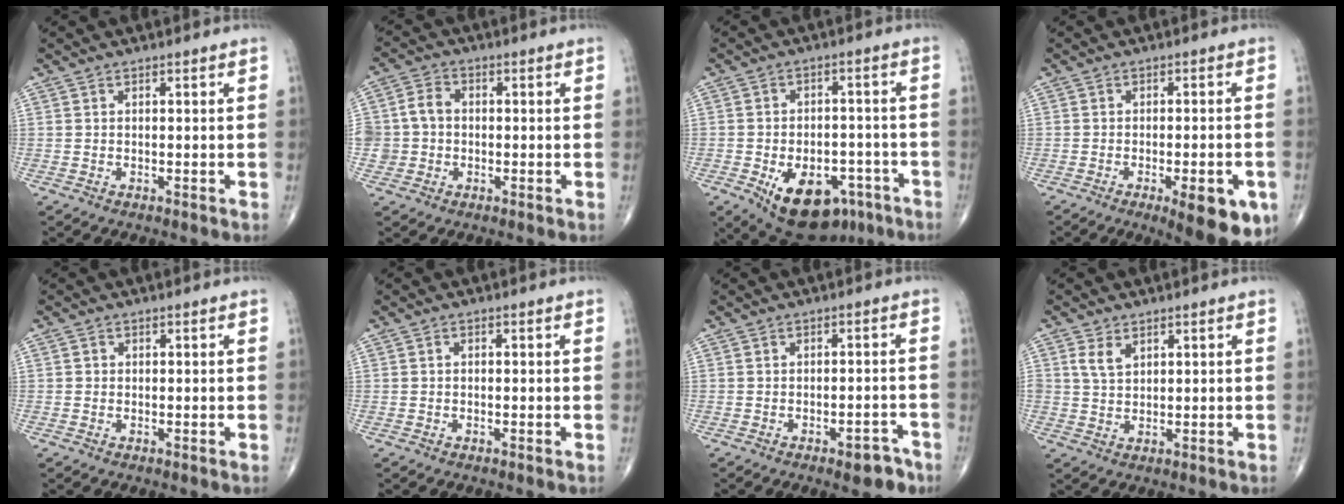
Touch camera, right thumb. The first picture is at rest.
{"total": 6.8, "force": [-0.3, 6.0, 3.2], "torque": [-0.048, 0.022, -0.009]}
{"total": 15.6, "force": [-8.1, 9.1, 9.7], "torque": [-0.117, 0.031, -0.108]}
{"total": 11.5, "force": [-5.0, 3.7, 9.6], "torque": [-0.104, 0.003, -0.059]}
{"total": 0.8, "force": [0.0, 0.8, 0.2], "torque": [0.001, 0.002, -0.001]}
{"total": 0.6, "force": [0.0, 0.4, 0.4], "torque": [-0.005, 0.005, -0.001]}
{"total": 4.7, "force": [-3.1, 2.0, 3.0], "torque": [-0.023, 0.024, -0.034]}
{"total": 3.5, "force": [1.7, 2.2, 2.1], "torque": [-0.034, -0.006, 0.040]}